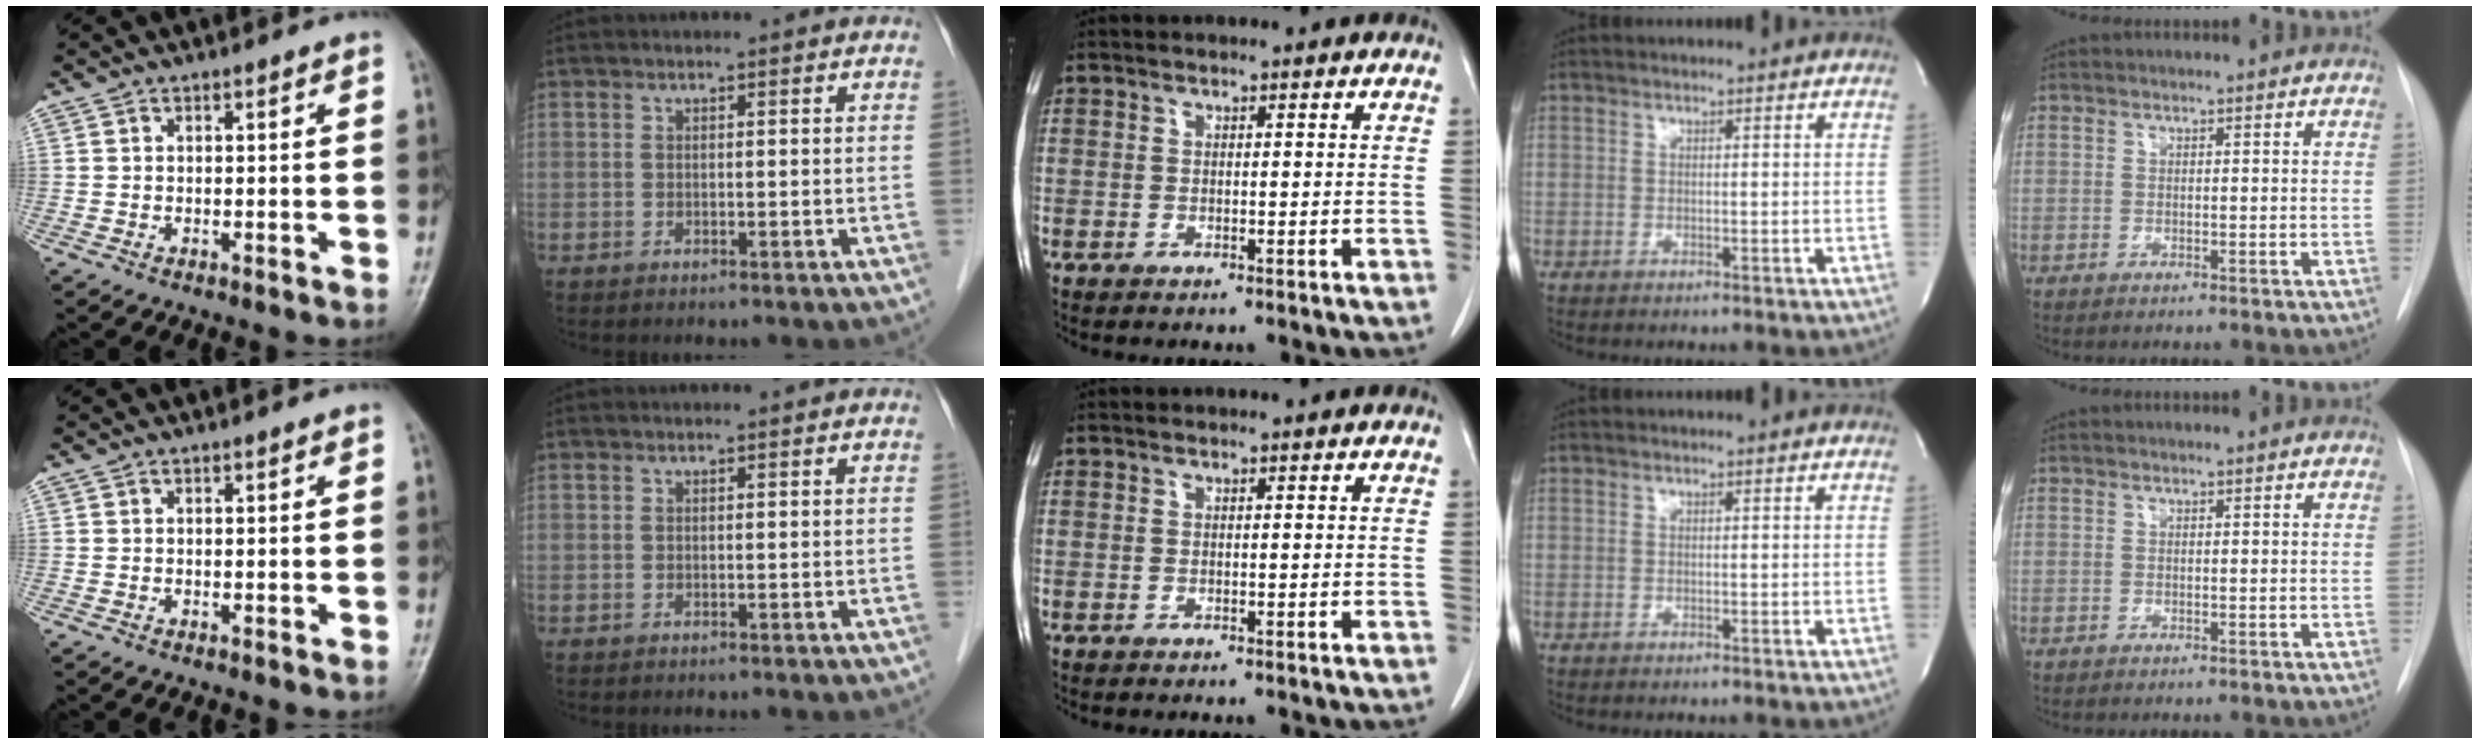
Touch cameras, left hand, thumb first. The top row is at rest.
{}